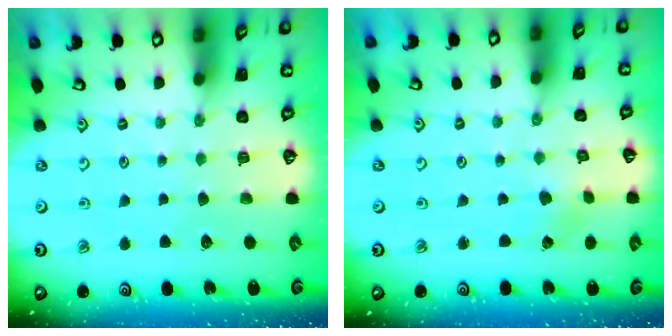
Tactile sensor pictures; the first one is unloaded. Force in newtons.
{"total": 0.9, "press": 0.9, "slide": 0.2}